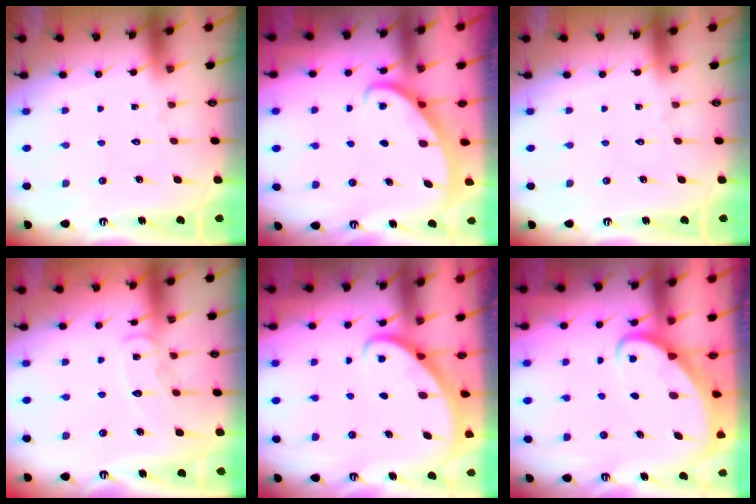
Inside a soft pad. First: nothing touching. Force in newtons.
{"total": 3.1, "press": 3.1, "slide": 0.0}
{"total": 0.0}
{"total": 9.0, "press": 8.9, "slide": 0.7}
{"total": 2.8, "press": 2.8, "slide": 0.2}
{"total": 2.5, "press": 2.5, "slide": 0.2}